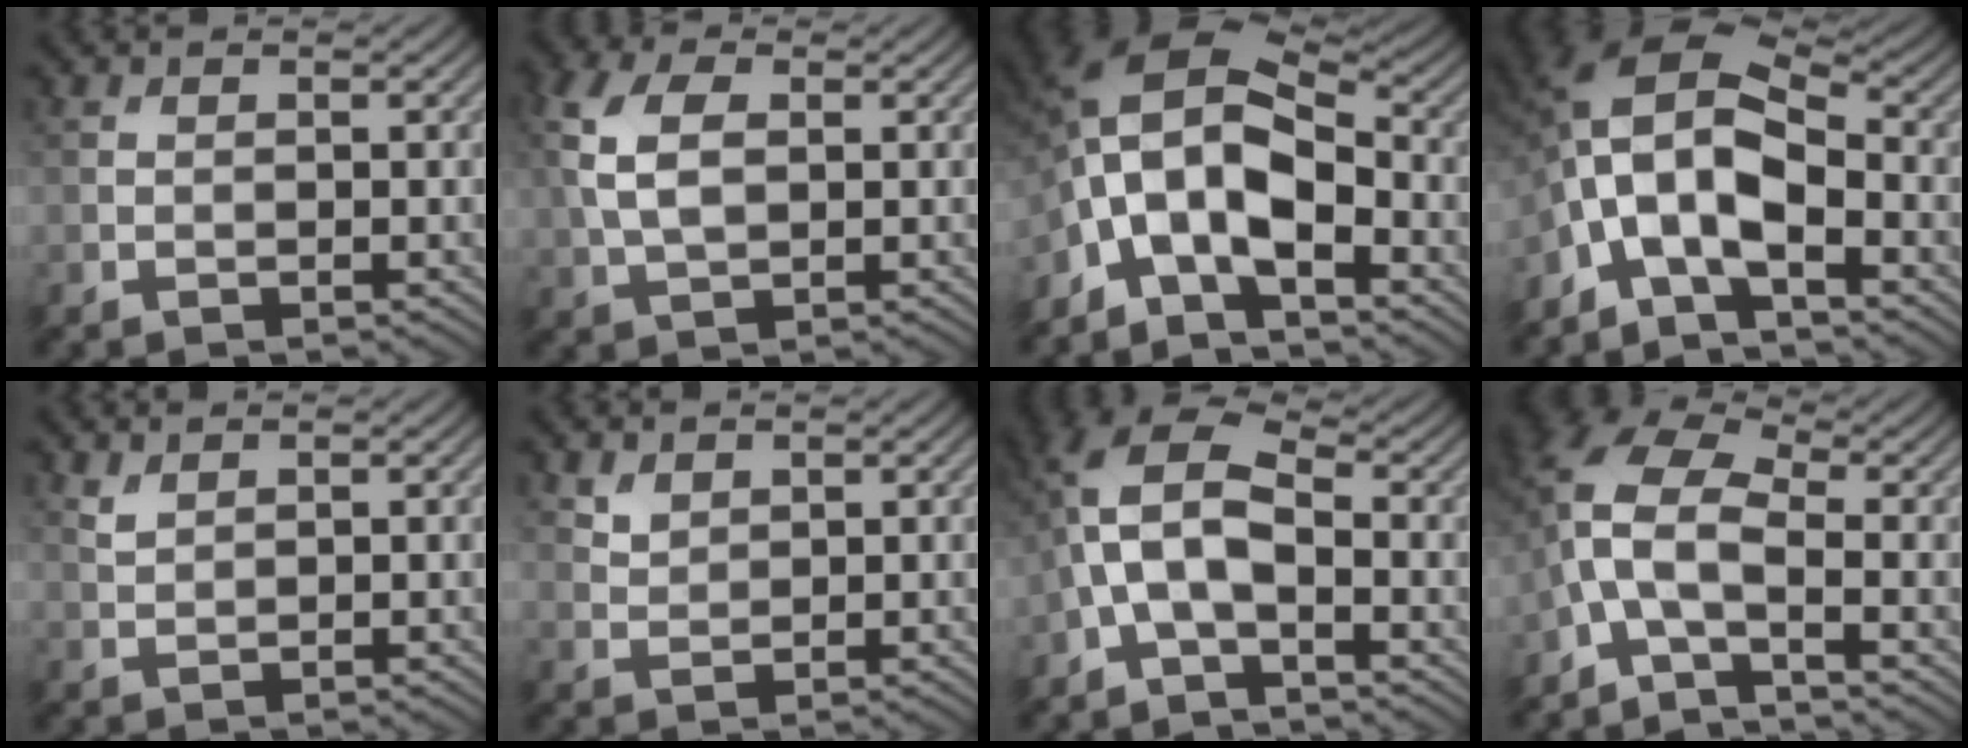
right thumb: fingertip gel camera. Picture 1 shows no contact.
{"total": 6.3, "force": [1.0, 3.8, 4.9], "torque": [-0.129, 0.010, 0.015]}
{"total": 11.6, "force": [-3.8, 6.2, 9.1], "torque": [-0.185, 0.000, -0.087]}
{"total": 10.7, "force": [-3.4, 5.3, 8.6], "torque": [-0.177, 0.004, -0.084]}
{"total": 1.3, "force": [1.1, 0.4, 0.6], "torque": [-0.023, -0.001, 0.027]}
{"total": 2.0, "force": [1.5, 1.2, 0.7], "torque": [-0.021, -0.003, 0.034]}
{"total": 7.9, "force": [-1.4, 4.1, 6.7], "torque": [-0.151, 0.016, -0.041]}
{"total": 7.6, "force": [-2.0, 3.2, 6.7], "torque": [-0.153, 0.012, -0.066]}